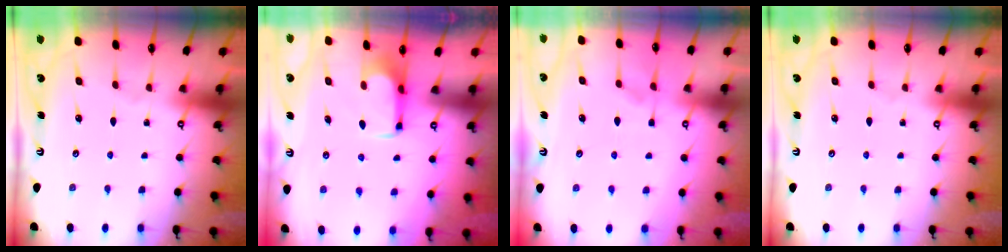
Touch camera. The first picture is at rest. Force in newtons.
{"total": 1.9, "press": 1.9, "slide": 0.2}
{"total": 1.0, "press": 0.6, "slide": 0.8}
{"total": 0.0}